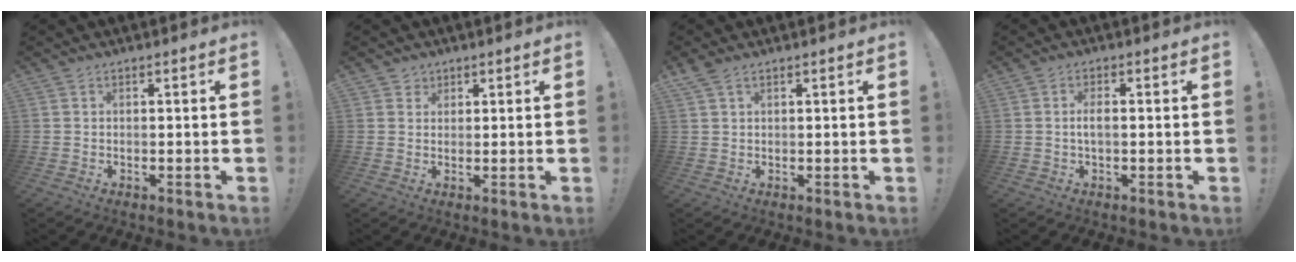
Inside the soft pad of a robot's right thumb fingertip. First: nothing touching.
{"total": 2.3, "force": [1.5, 1.8, 0.0], "torque": [0.003, -0.009, 0.025]}
{"total": 2.5, "force": [1.7, 1.1, 1.4], "torque": [-0.032, -0.002, 0.032]}
{"total": 2.9, "force": [-0.2, 1.0, 2.7], "torque": [-0.053, 0.002, -0.008]}